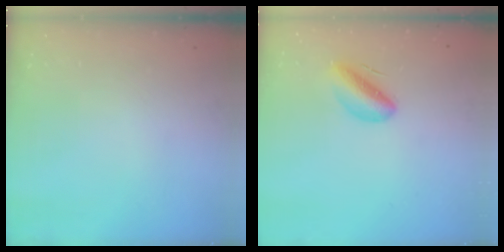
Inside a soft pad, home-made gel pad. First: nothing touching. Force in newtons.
{"total": 8.1, "press": 7.7, "slide": 2.3}